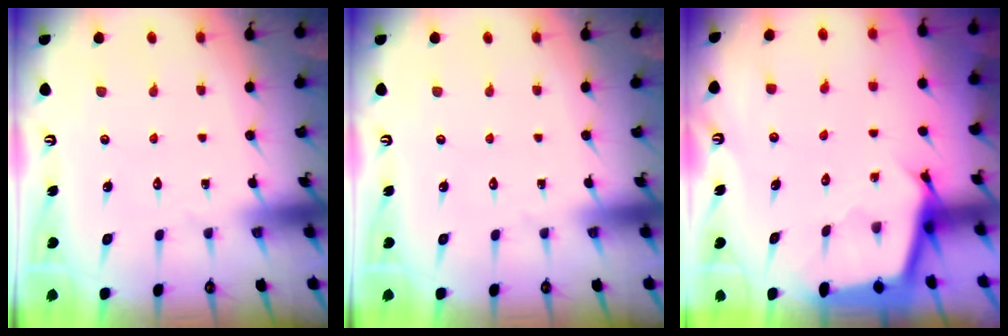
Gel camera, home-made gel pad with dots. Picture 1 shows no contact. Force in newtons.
{"total": 0.0}
{"total": 2.6, "press": 2.6, "slide": 0.1}